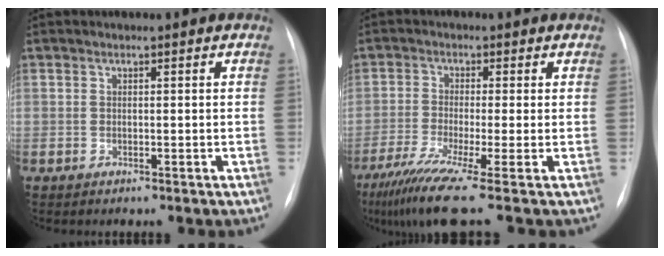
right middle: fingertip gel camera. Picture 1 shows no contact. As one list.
[{"total": 9.9, "force": [-6.8, -1.2, 7.2], "torque": [-0.125, -0.035, -0.116]}]